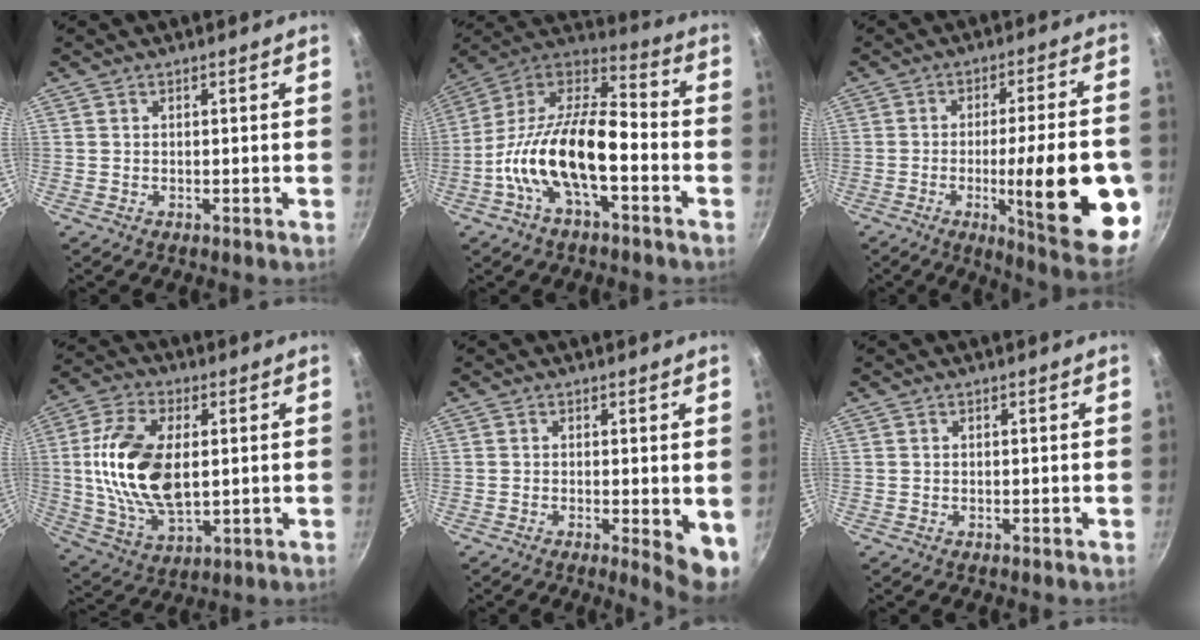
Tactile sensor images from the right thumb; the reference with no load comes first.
{"total": 19.4, "force": [-5.7, 8.8, 16.3], "torque": [-0.292, 0.053, -0.125]}
{"total": 22.2, "force": [-5.3, 4.5, 21.1], "torque": [-0.276, 0.009, -0.069]}
{"total": 17.5, "force": [1.5, 9.8, 14.5], "torque": [-0.271, 0.000, 0.030]}
{"total": 5.8, "force": [-0.6, 1.7, 5.5], "torque": [-0.064, -0.010, -0.005]}
{"total": 0.0}